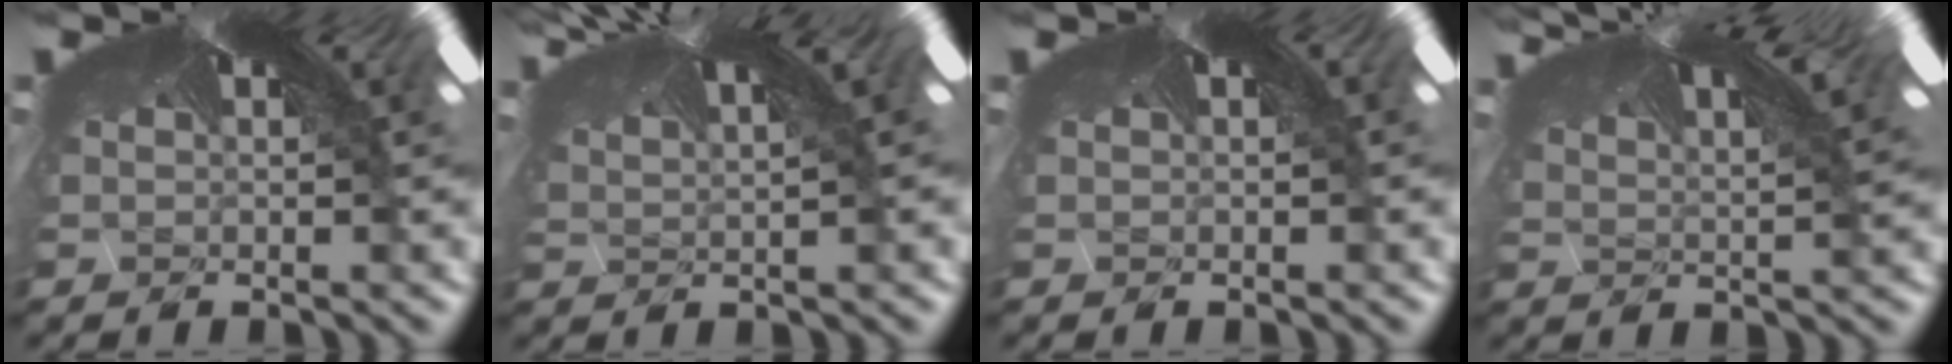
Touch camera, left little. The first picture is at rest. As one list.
[{"total": 0.9, "force": [0.5, 0.0, 0.8], "torque": [-0.030, 0.003, 0.013]}, {"total": 0.0}, {"total": 1.9, "force": [0.4, 0.4, 1.8], "torque": [-0.038, 0.001, 0.015]}]